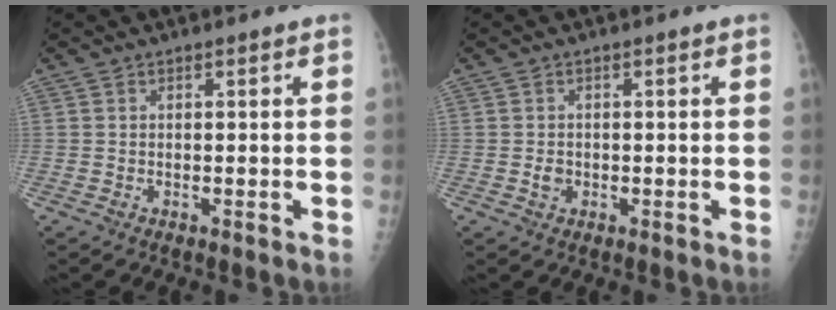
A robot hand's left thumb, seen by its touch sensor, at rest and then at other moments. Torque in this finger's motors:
{"motor_torque": [0.62, 0.24, 0.37, 0.20, -0.02]}